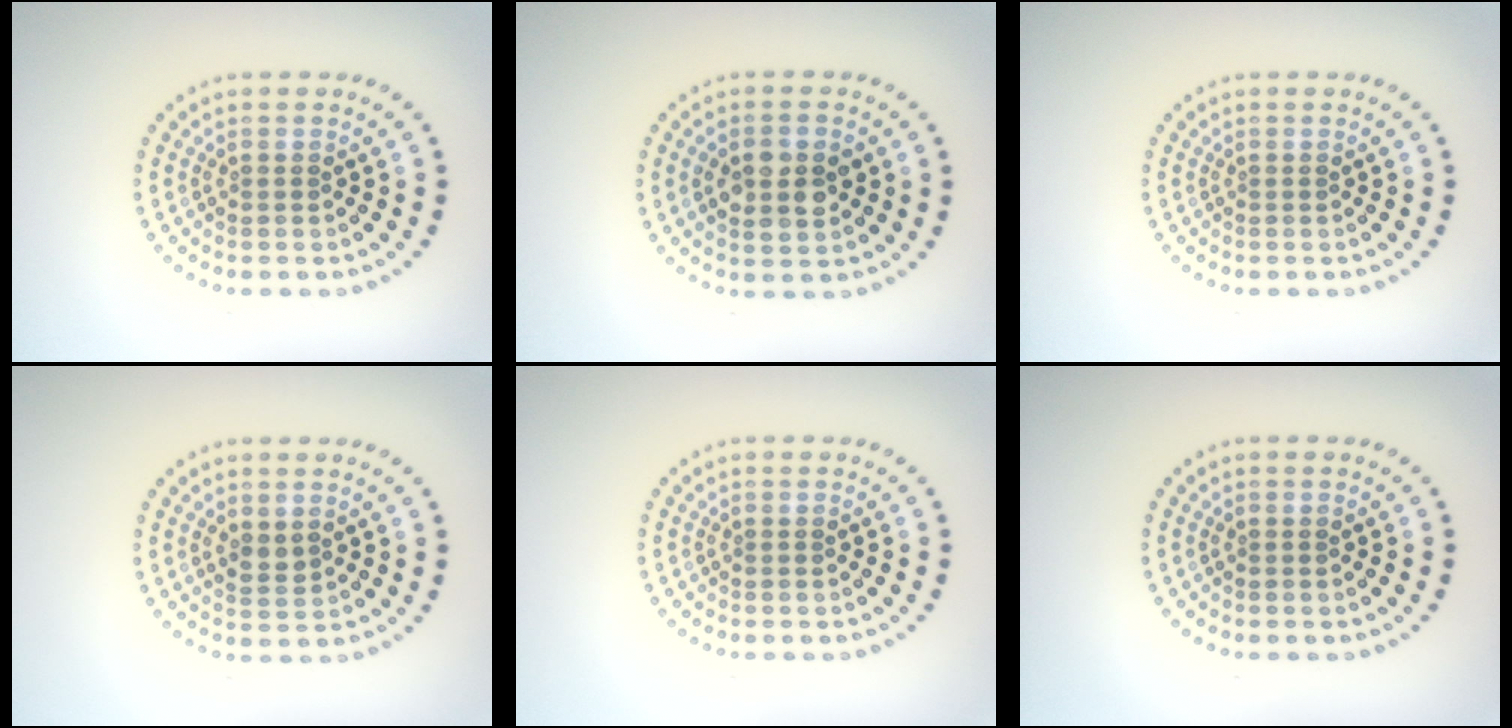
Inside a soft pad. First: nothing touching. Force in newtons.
{"total": 3.6, "press": 3.6, "slide": 0.1}
{"total": 0.0}
{"total": 1.1, "press": 1.1, "slide": 0.4}
{"total": 0.0}
{"total": 0.0}